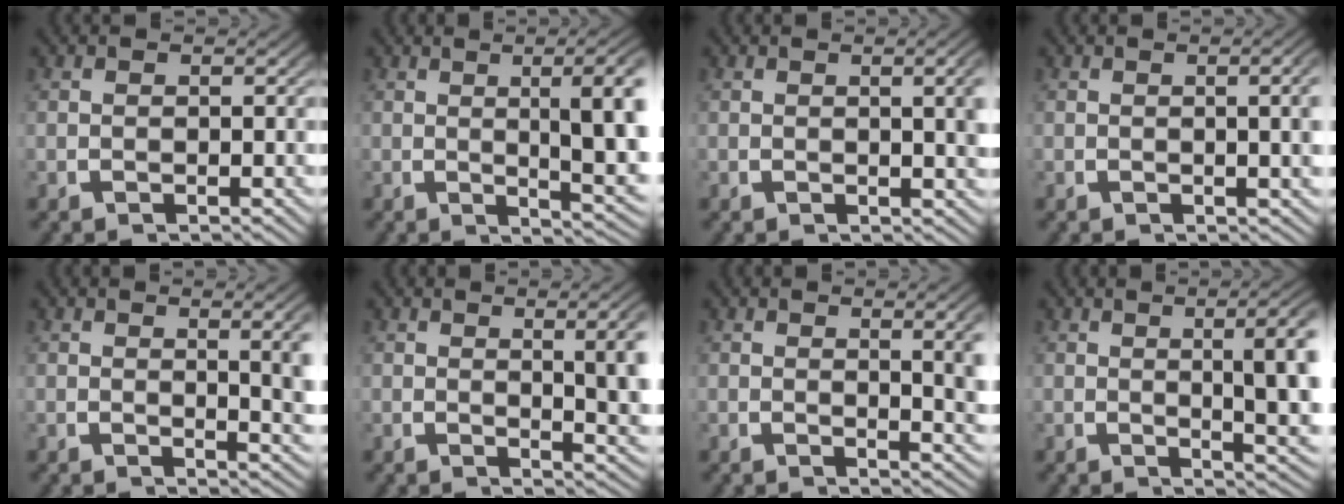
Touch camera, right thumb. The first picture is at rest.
{"total": 8.8, "force": [0.6, 3.6, 8.0], "torque": [-0.099, -0.005, 0.012]}
{"total": 2.5, "force": [0.4, 0.5, 2.4], "torque": [-0.024, -0.001, 0.008]}
{"total": 2.8, "force": [0.3, 0.6, 2.8], "torque": [-0.026, 0.006, 0.002]}
{"total": 4.0, "force": [0.8, 1.0, 3.8], "torque": [-0.039, -0.003, 0.014]}
{"total": 5.5, "force": [0.6, 2.0, 5.1], "torque": [-0.054, -0.003, 0.013]}
{"total": 3.6, "force": [0.8, 0.8, 3.4], "torque": [-0.035, -0.005, 0.016]}
{"total": 7.9, "force": [0.6, 3.1, 7.3], "torque": [-0.085, 0.000, 0.012]}